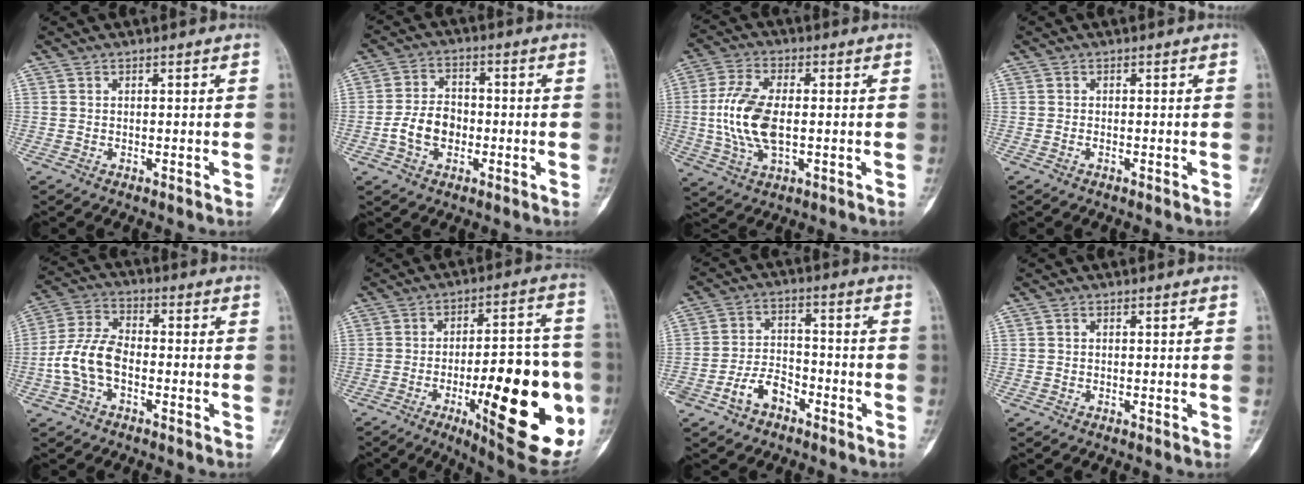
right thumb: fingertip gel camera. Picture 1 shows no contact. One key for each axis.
{"total": 7.5, "fx": -1.9, "fy": 5.4, "fz": 4.9, "tx": -0.077, "ty": 0.022, "tz": -0.040}
{"total": 12.1, "fx": -0.5, "fy": 6.1, "fz": 10.4, "tx": -0.222, "ty": 0.004, "tz": -0.008}
{"total": 0.0}
{"total": 9.3, "fx": -2.5, "fy": 5.4, "fz": 7.1, "tx": -0.151, "ty": 0.031, "tz": -0.056}
{"total": 26.8, "fx": -7.3, "fy": 8.6, "fz": 24.3, "tx": -0.284, "ty": 0.007, "tz": -0.086}
{"total": 7.6, "fx": -4.3, "fy": 4.9, "fz": 4.0, "tx": -0.063, "ty": 0.040, "tz": -0.076}
{"total": 0.0}